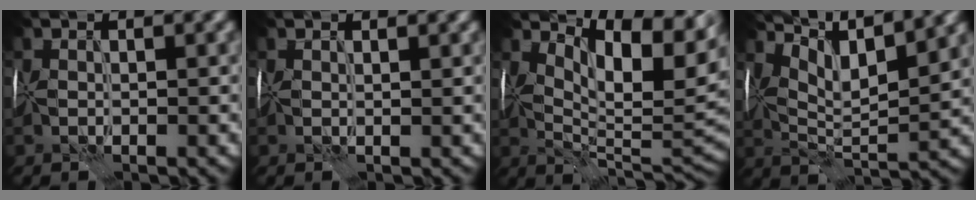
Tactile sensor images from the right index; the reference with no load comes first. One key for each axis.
{"total": 0.8, "fx": 0.6, "fy": -0.2, "fz": 0.5, "tx": -0.008, "ty": 0.000, "tz": 0.008}
{"total": 10.3, "fx": 3.6, "fy": 4.2, "fz": 8.7, "tx": -0.129, "ty": -0.007, "tz": 0.063}
{"total": 9.8, "fx": 6.0, "fy": 2.3, "fz": 7.4, "tx": -0.131, "ty": 0.017, "tz": 0.084}